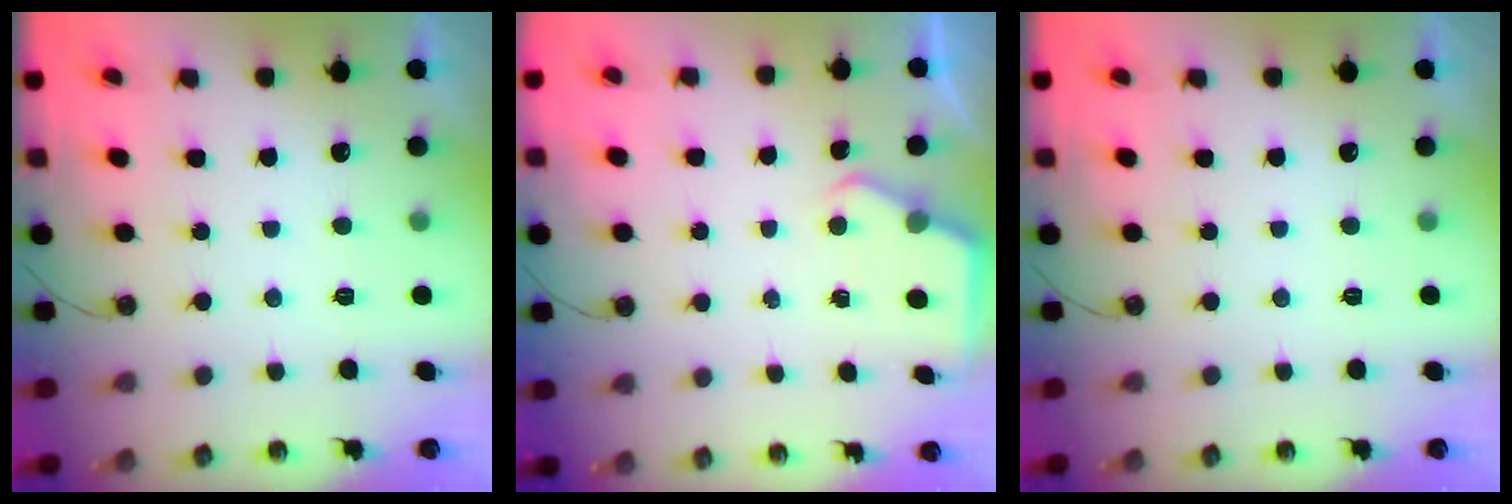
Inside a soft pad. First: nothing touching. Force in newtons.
{"total": 2.6, "press": 2.5, "slide": 0.4}
{"total": 0.0}